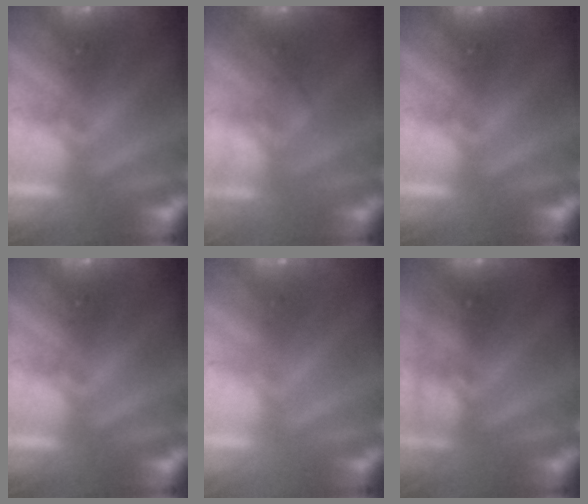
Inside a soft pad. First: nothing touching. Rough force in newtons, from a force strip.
{"total": 2.1}
{"total": 0.0}
{"total": 0.0}
{"total": 2.9}
{"total": 2.7}